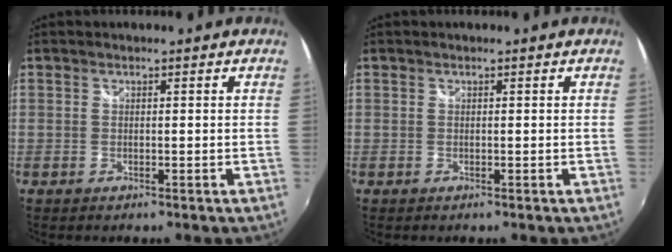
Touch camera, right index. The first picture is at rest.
{"total": 0.0}